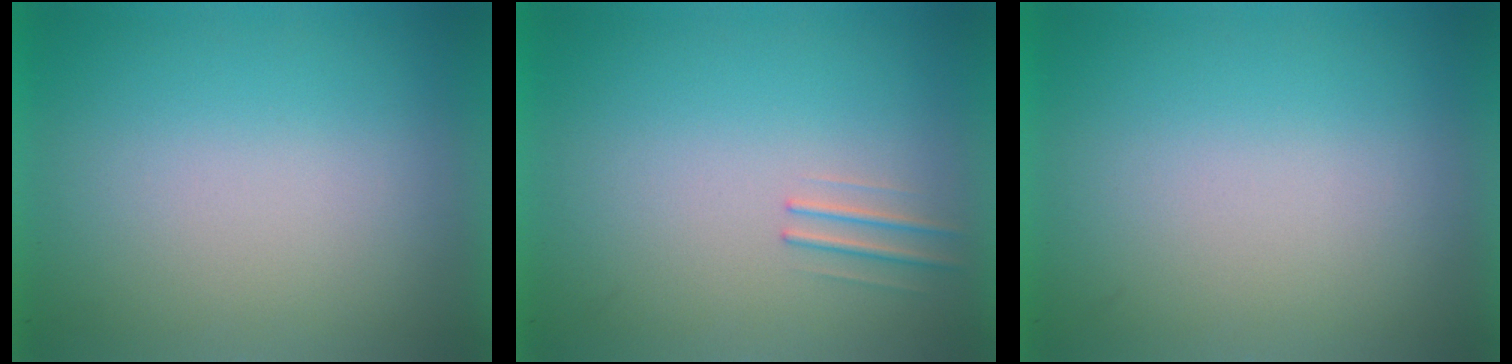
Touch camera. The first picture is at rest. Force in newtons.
{"total": 1.0}
{"total": 0.0}